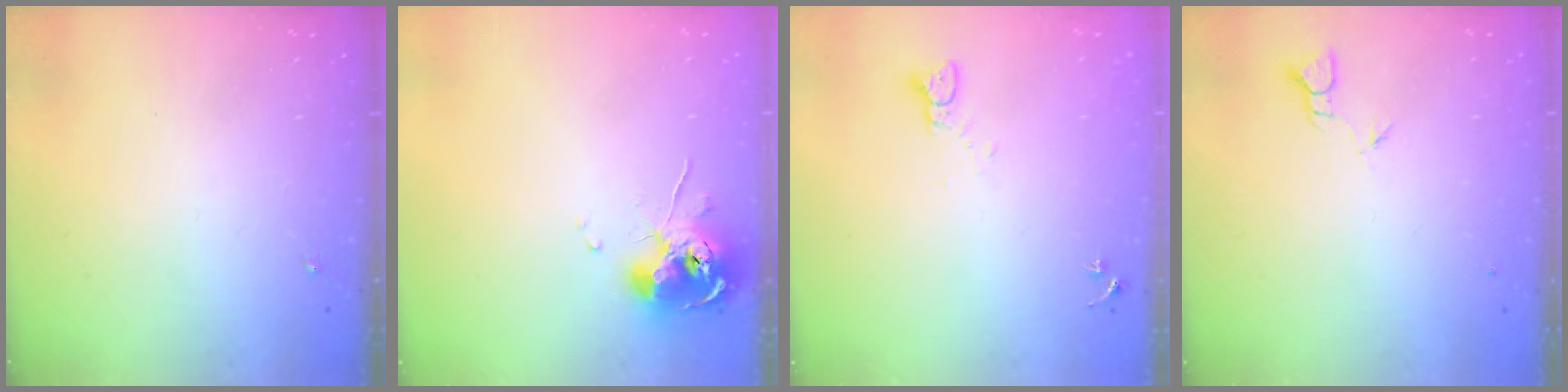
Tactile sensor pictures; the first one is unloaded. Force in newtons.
{"total": 10.3, "press": 10.2, "slide": 1.5}
{"total": 2.4, "press": 2.4, "slide": 0.2}
{"total": 1.9, "press": 1.9, "slide": 0.1}